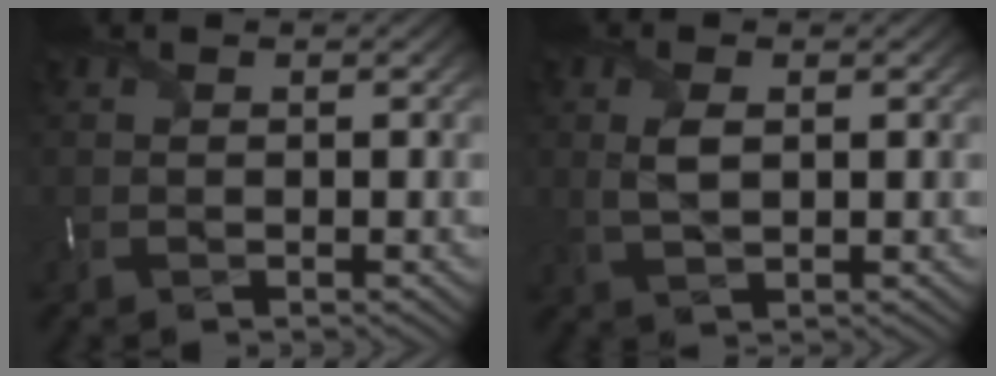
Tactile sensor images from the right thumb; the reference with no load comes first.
{"total": 2.8, "force": [0.5, 1.2, 2.4], "torque": [-0.060, -0.004, 0.014]}